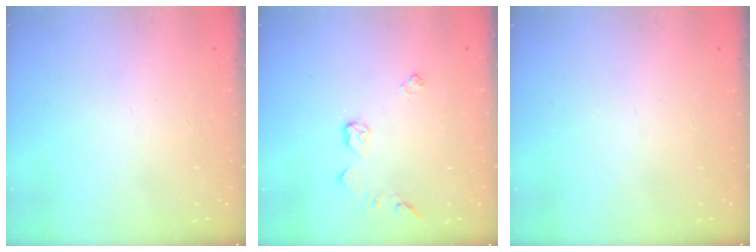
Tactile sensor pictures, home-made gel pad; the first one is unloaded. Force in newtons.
{"total": 4.5, "press": 4.5, "slide": 0.4}
{"total": 0.0}